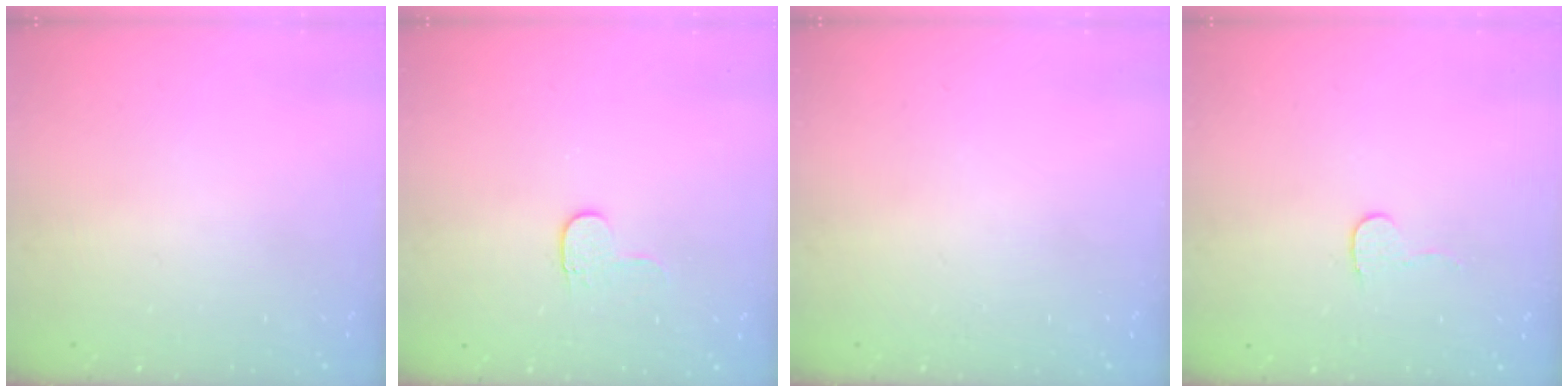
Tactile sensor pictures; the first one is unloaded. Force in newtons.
{"total": 3.9, "press": 3.9, "slide": 0.5}
{"total": 0.0}
{"total": 5.5, "press": 5.5, "slide": 0.4}